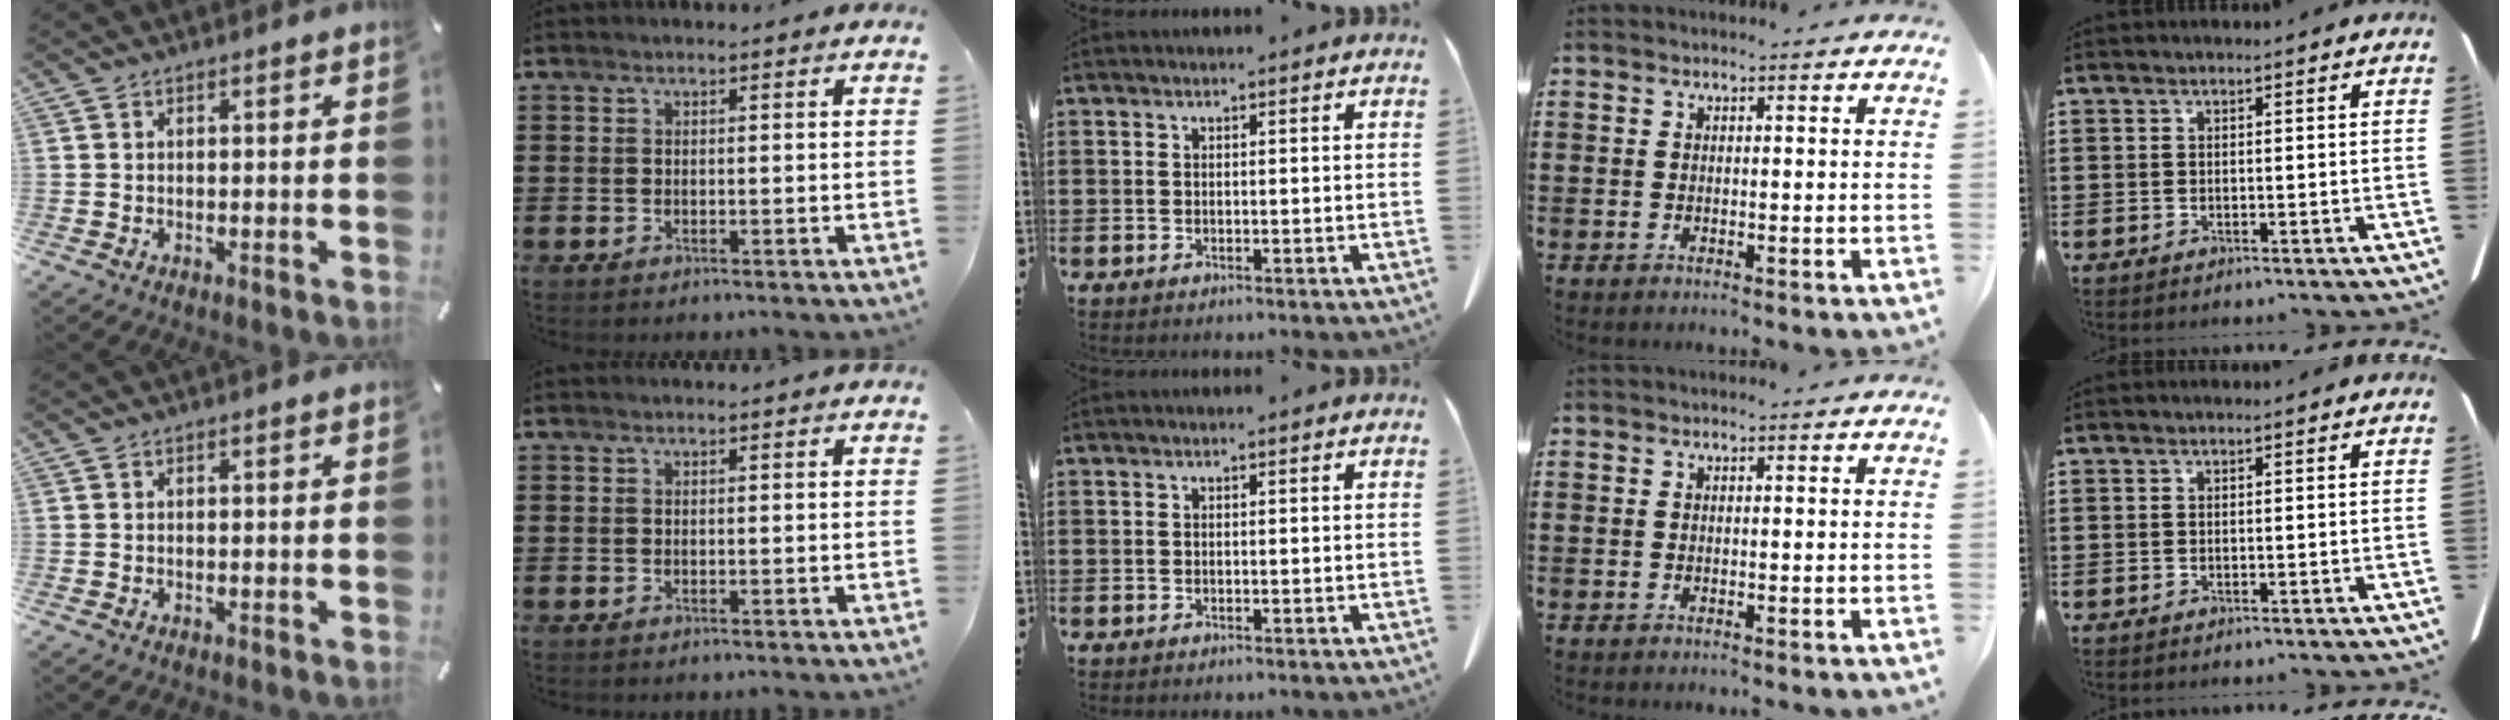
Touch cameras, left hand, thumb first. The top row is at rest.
{}